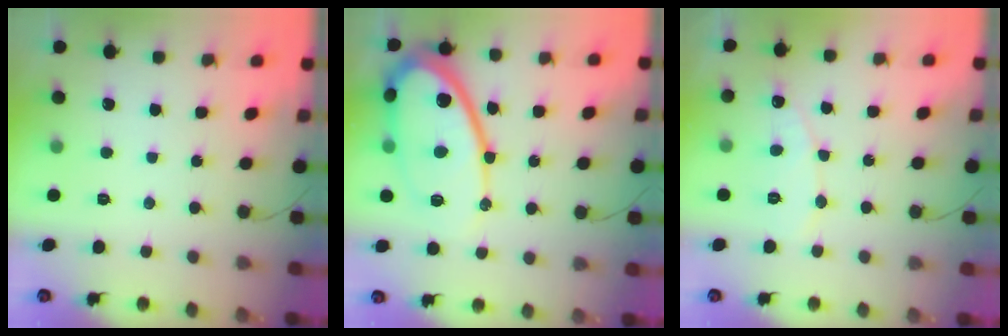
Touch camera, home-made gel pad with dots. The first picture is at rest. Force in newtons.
{"total": 21.2, "press": 21.2, "slide": 1.8}
{"total": 6.5, "press": 6.5, "slide": 0.5}